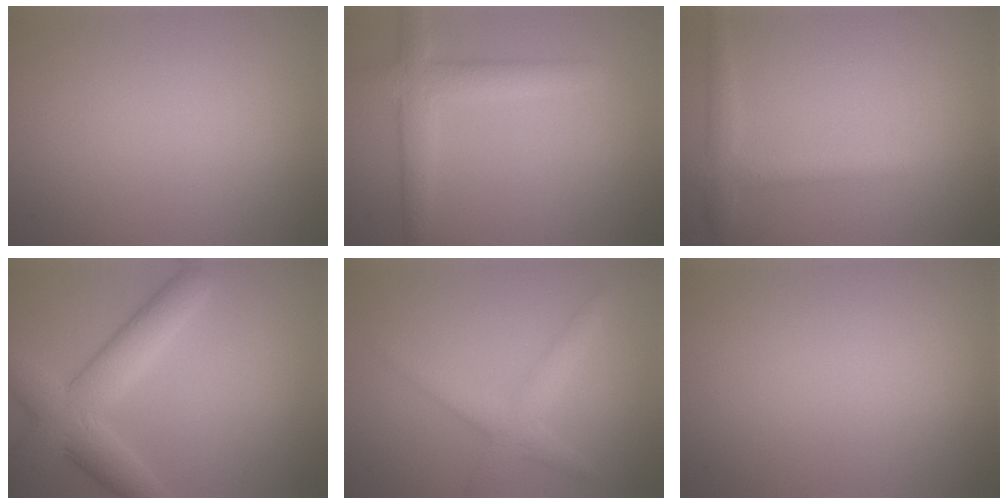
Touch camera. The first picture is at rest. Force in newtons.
{"total": 3.7, "press": 3.7, "slide": 0.3}
{"total": 2.4, "press": 2.4, "slide": 0.0}
{"total": 6.4, "press": 6.4, "slide": 0.2}
{"total": 3.0, "press": 3.0, "slide": 0.0}
{"total": 0.0}